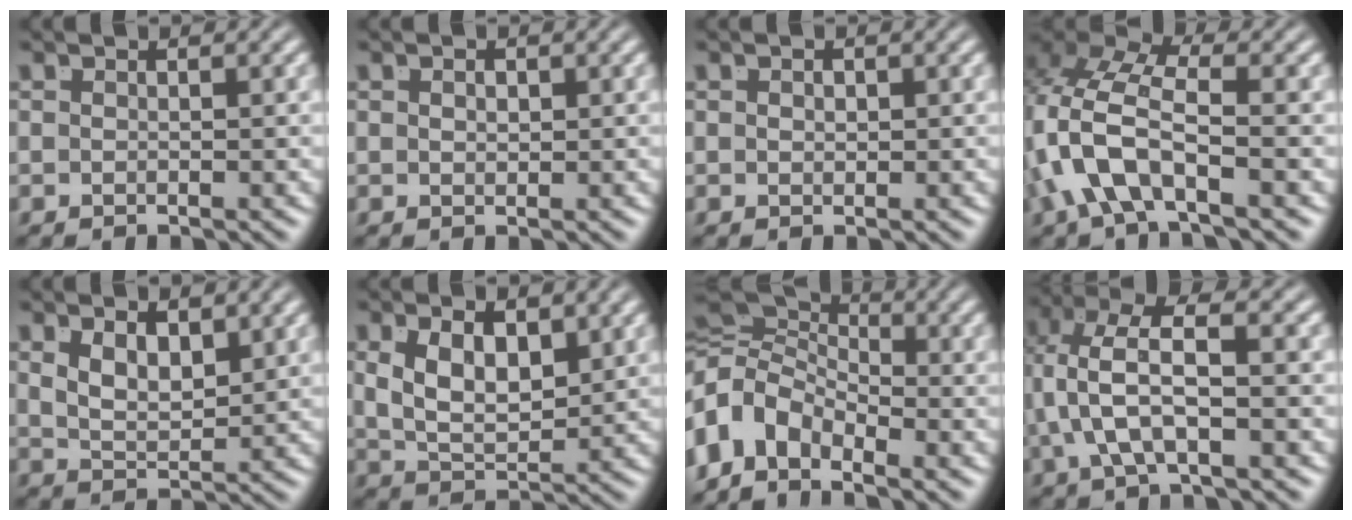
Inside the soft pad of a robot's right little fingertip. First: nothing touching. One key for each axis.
{"total": 0.6, "fx": 0.1, "fy": -0.1, "fz": 0.5, "tx": -0.008, "ty": -0.010, "tz": 0.010}
{"total": 0.5, "fx": 0.2, "fy": 0.2, "fz": 0.4, "tx": -0.010, "ty": -0.006, "tz": 0.007}
{"total": 7.2, "fx": 0.7, "fy": 4.9, "fz": 5.2, "tx": -0.144, "ty": -0.014, "tz": 0.011}
{"total": 3.6, "fx": 1.4, "fy": 2.1, "fz": 2.5, "tx": -0.046, "ty": -0.009, "tz": 0.022}
{"total": 5.6, "fx": 0.9, "fy": 3.8, "fz": 4.1, "tx": -0.085, "ty": -0.020, "tz": 0.021}
{"total": 10.2, "fx": -0.3, "fy": 8.3, "fz": 6.0, "tx": -0.135, "ty": -0.024, "tz": -0.011}
{"total": 6.2, "fx": 1.1, "fy": 3.2, "fz": 5.2, "tx": -0.120, "ty": -0.004, "tz": 0.017}